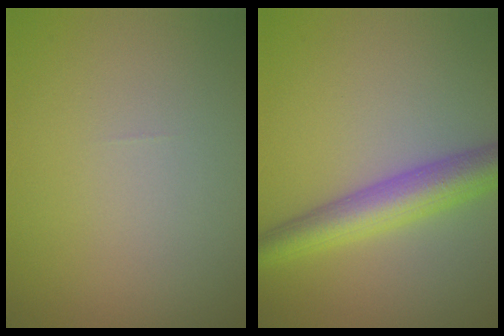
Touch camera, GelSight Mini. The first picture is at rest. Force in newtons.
{"total": 5.2, "press": 5.2, "slide": 0.2}